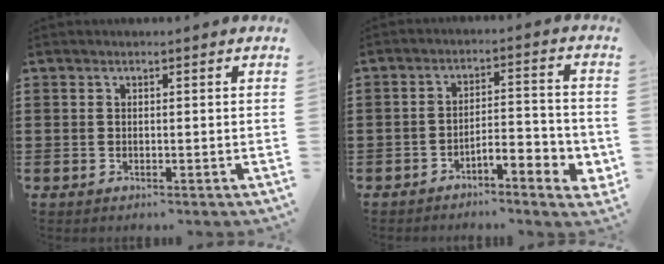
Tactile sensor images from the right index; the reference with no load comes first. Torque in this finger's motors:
{"motor_torque": [0.69, -0.52, 0.31, 0.05]}